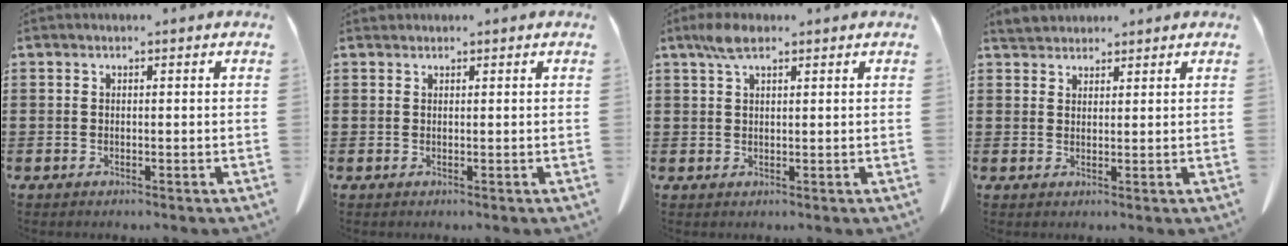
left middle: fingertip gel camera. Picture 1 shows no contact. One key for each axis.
{"total": 0.6, "fx": 0.5, "fy": 0.2, "fz": 0.0, "tx": -0.002, "ty": -0.002, "tz": 0.012}
{"total": 3.7, "fx": 2.2, "fy": 1.2, "fz": 2.7, "tx": -0.060, "ty": 0.003, "tz": 0.040}
{"total": 2.5, "fx": 2.4, "fy": 0.5, "fz": 0.1, "tx": -0.009, "ty": -0.001, "tz": 0.050}